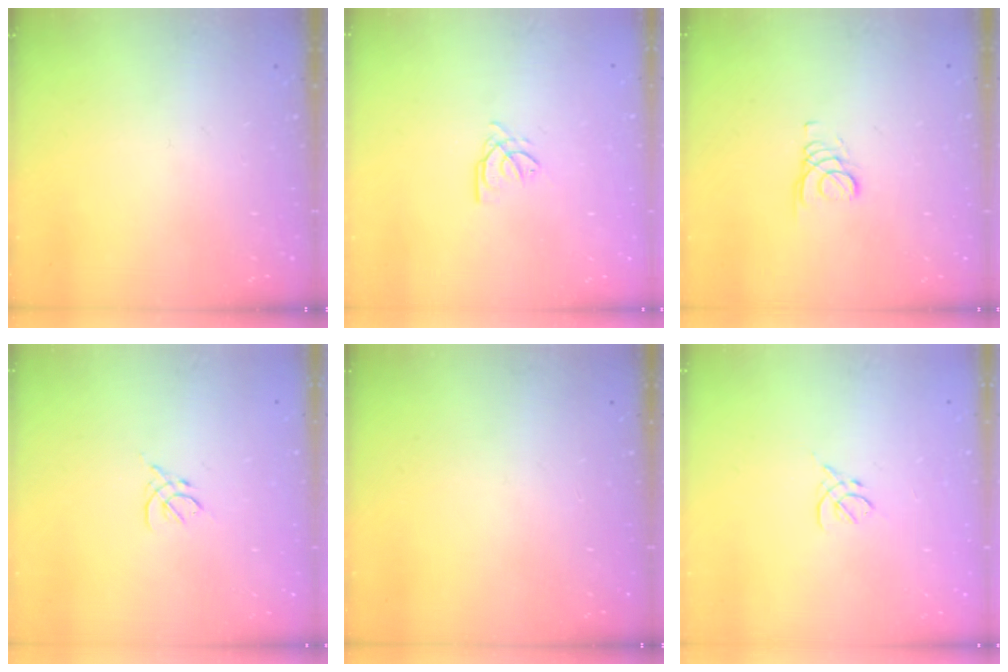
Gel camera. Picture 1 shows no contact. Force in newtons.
{"total": 2.6, "press": 2.6, "slide": 0.1}
{"total": 1.6, "press": 1.6, "slide": 0.2}
{"total": 2.6, "press": 2.5, "slide": 0.7}
{"total": 0.0}
{"total": 2.7, "press": 2.6, "slide": 0.8}